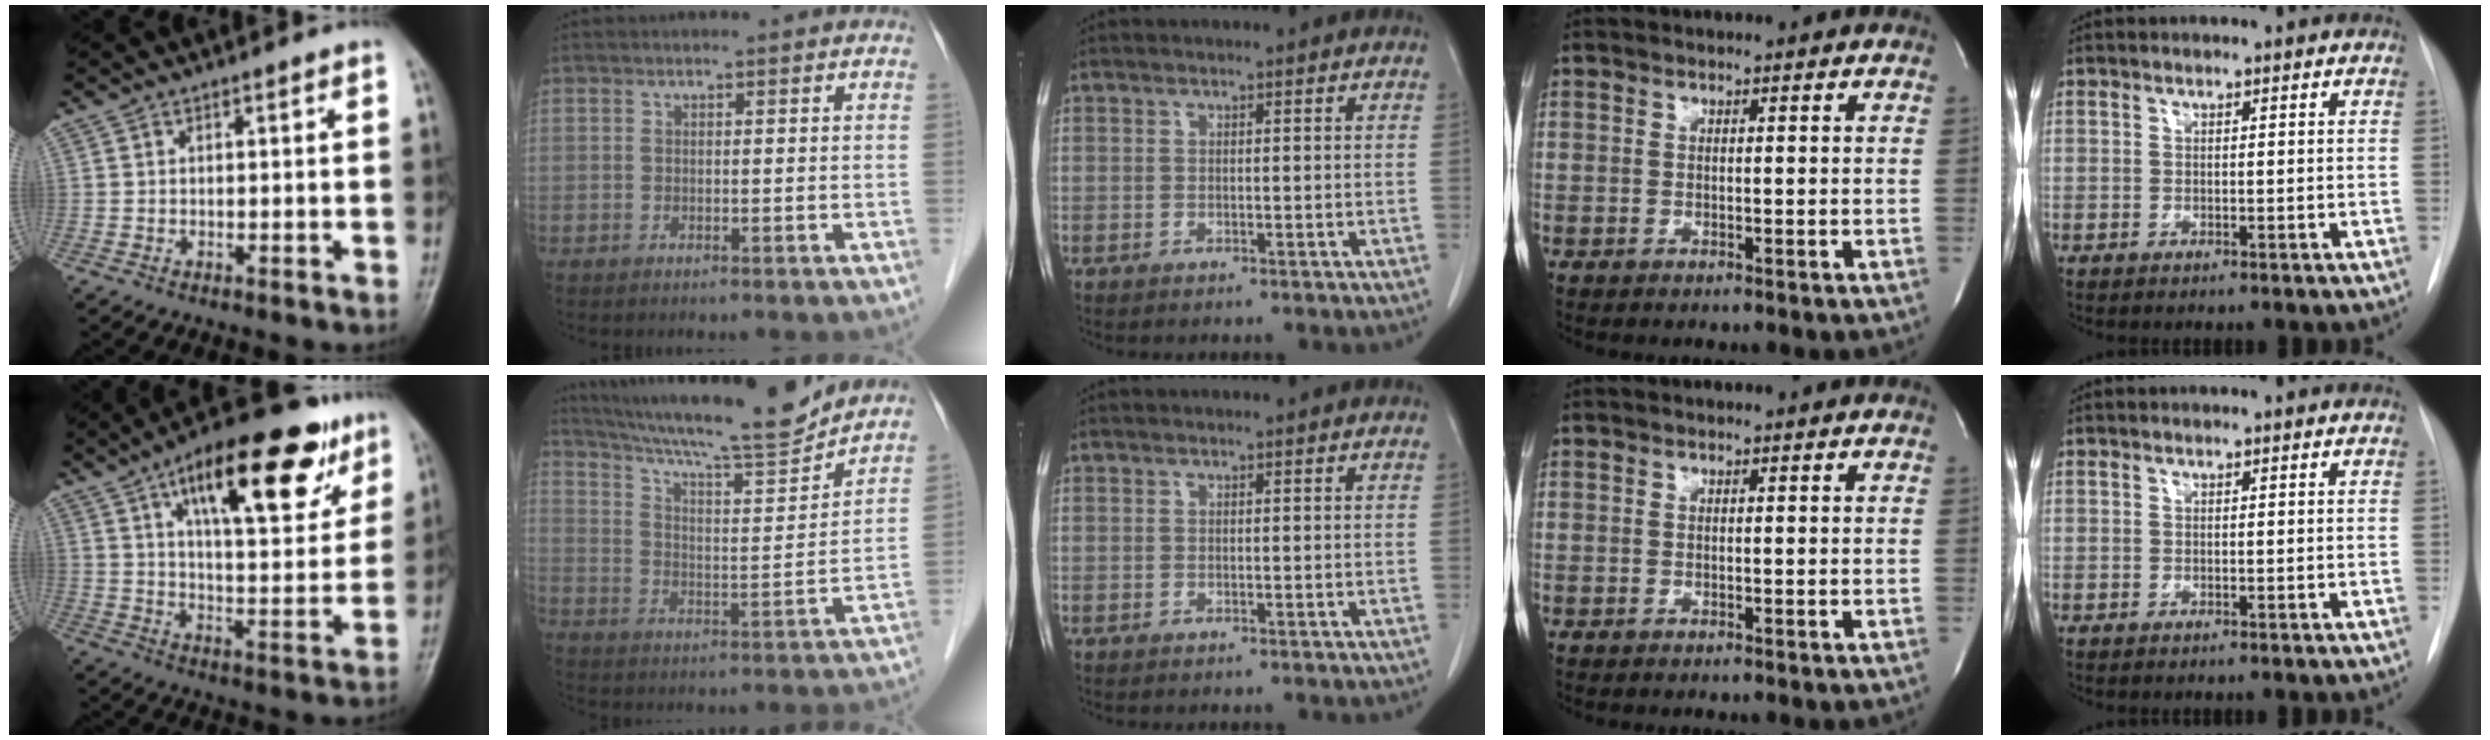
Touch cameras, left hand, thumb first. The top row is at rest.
{"thumb": {"total": 22.8, "force": [11.9, 8.8, 17.3], "torque": [-0.223, -0.027, 0.182]}, "index": {"total": 18.1, "force": [16.3, 0.6, 7.8], "torque": [-0.138, -0.002, 0.253]}}